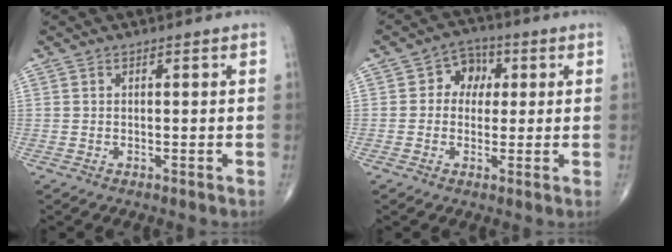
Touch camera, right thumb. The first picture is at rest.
{"total": 5.8, "force": [1.1, 4.9, 3.0], "torque": [-0.007, 0.009, 0.007]}